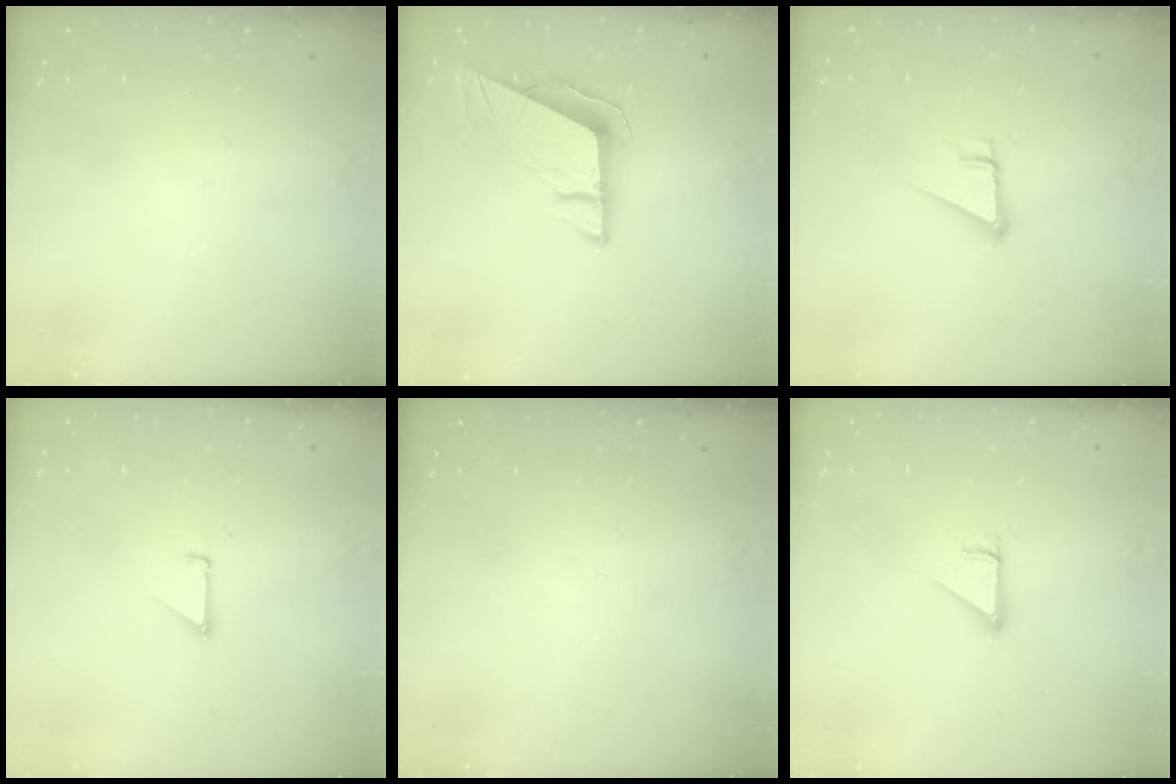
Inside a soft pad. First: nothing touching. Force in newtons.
{"total": 9.6, "press": 9.5, "slide": 1.0}
{"total": 6.8, "press": 6.3, "slide": 2.5}
{"total": 0.7, "press": 0.7, "slide": 0.1}
{"total": 0.0}
{"total": 2.7, "press": 2.7, "slide": 0.3}